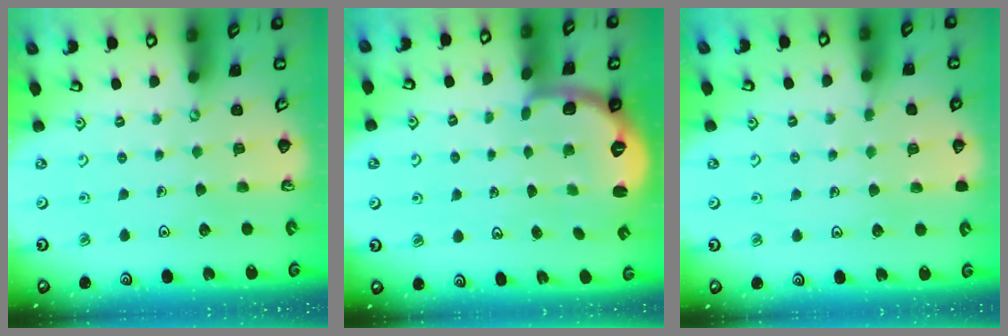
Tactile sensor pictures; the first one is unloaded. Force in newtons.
{"total": 2.6, "press": 1.4, "slide": 2.2}
{"total": 4.0, "press": 3.9, "slide": 0.9}